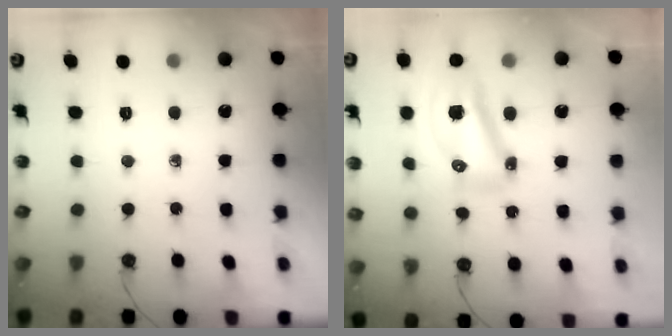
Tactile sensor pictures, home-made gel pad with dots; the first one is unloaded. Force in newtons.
{"total": 15.0, "press": 13.6, "slide": 6.3}